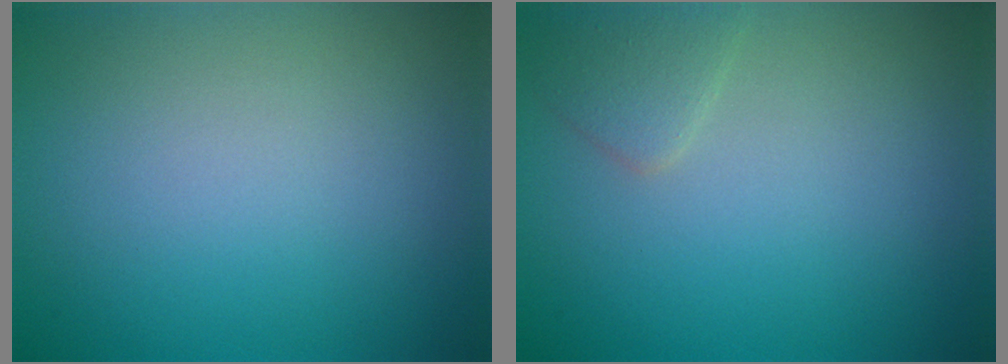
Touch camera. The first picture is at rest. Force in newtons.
{"total": 1.6, "press": 1.6, "slide": 0.1}